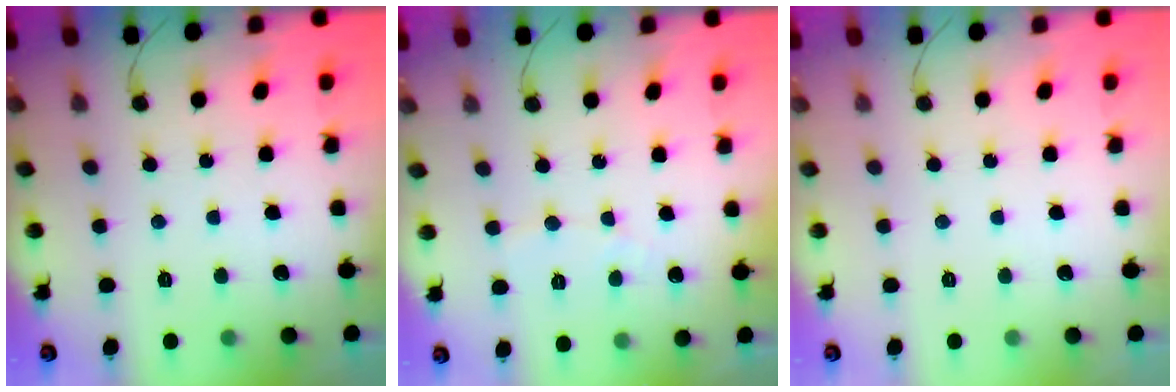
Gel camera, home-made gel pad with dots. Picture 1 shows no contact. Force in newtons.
{"total": 3.0, "press": 2.9, "slide": 0.2}
{"total": 0.0}